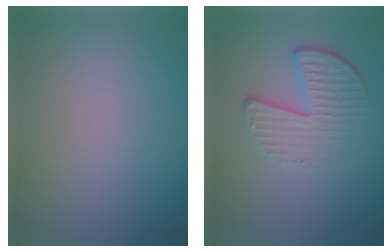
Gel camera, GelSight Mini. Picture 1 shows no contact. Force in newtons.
{"total": 4.4, "press": 2.9, "slide": 3.3}